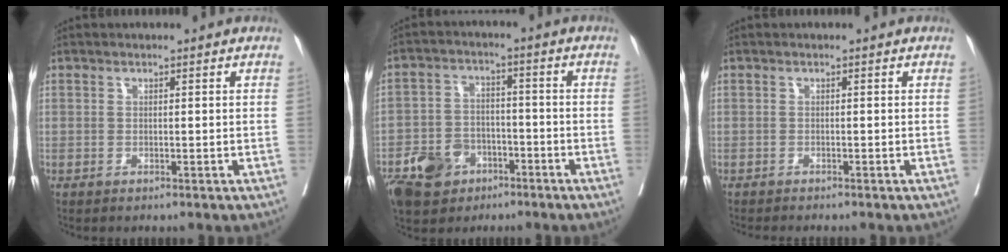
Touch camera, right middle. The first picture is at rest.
{"total": 9.8, "force": [-5.6, 6.9, 4.0], "torque": [-0.086, 0.007, -0.092]}
{"total": 2.9, "force": [-2.7, 0.0, 1.2], "torque": [-0.015, -0.005, -0.039]}